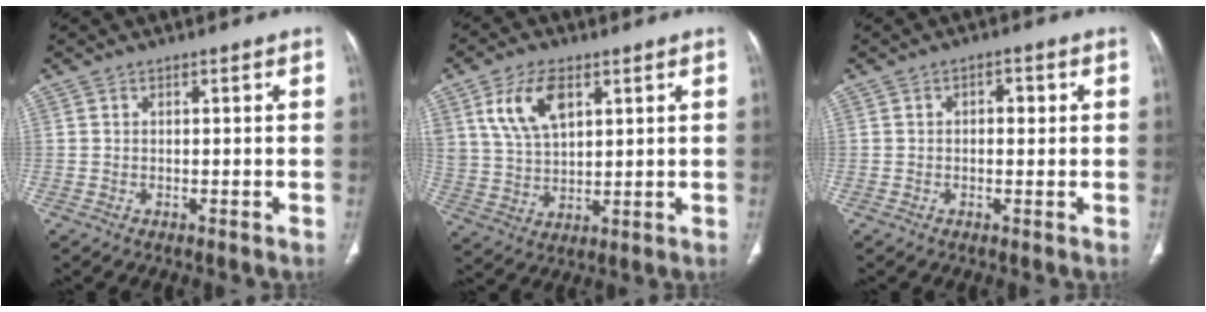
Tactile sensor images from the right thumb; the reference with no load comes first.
{"total": 10.6, "force": [4.7, 5.9, 7.4], "torque": [-0.130, -0.013, 0.099]}
{"total": 2.6, "force": [0.4, 1.6, 2.1], "torque": [-0.023, 0.009, 0.003]}